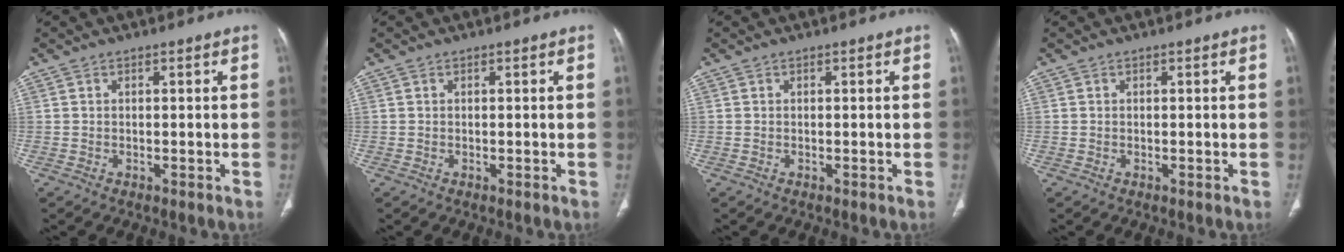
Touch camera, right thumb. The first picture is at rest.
{"total": 0.0}
{"total": 0.0}
{"total": 0.0}